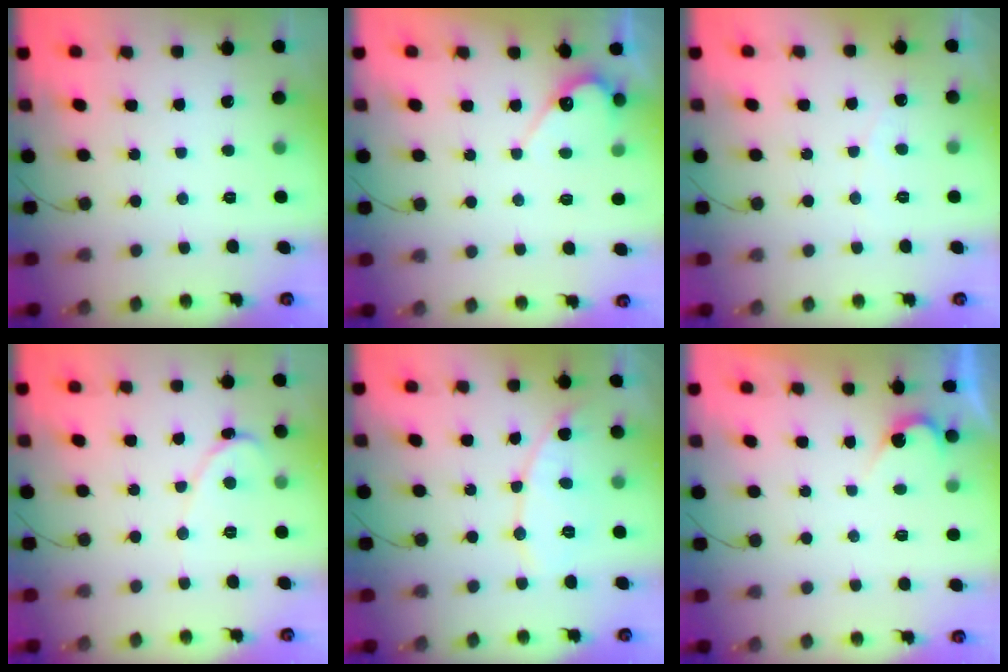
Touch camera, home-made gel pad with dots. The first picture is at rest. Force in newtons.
{"total": 5.6, "press": 5.6, "slide": 0.5}
{"total": 2.5, "press": 2.5, "slide": 0.2}
{"total": 1.6, "press": 1.6, "slide": 0.0}
{"total": 8.1, "press": 8.1, "slide": 0.7}
{"total": 3.0, "press": 3.0, "slide": 0.3}